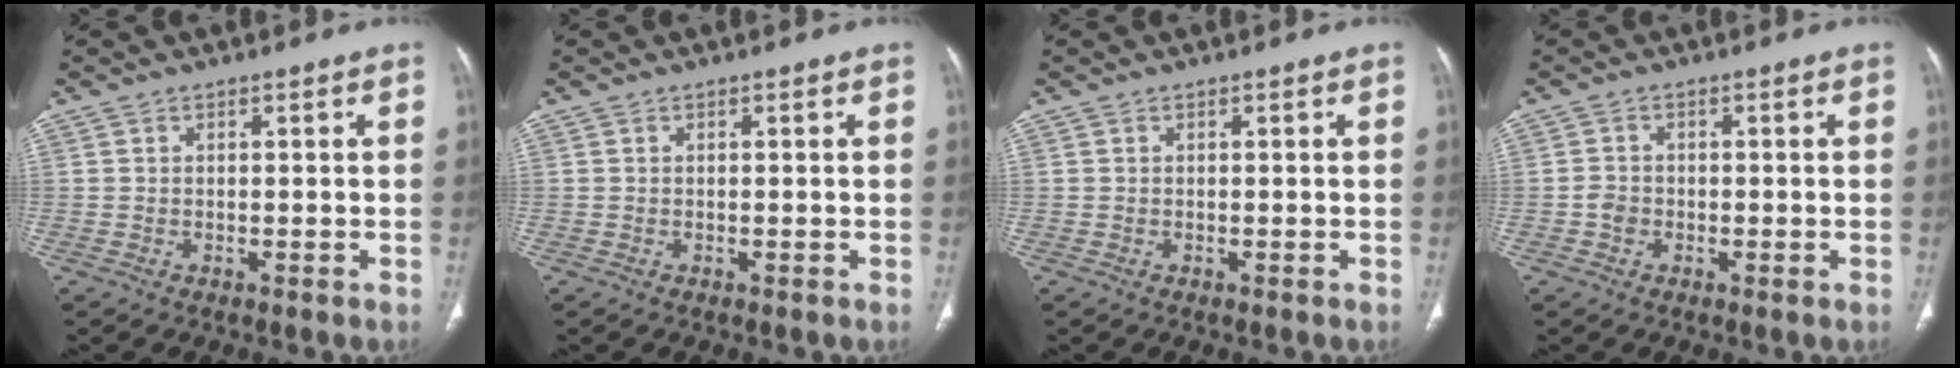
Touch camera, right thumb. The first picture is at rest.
{"total": 0.0}
{"total": 0.0}
{"total": 1.9, "force": [-0.6, 1.6, 1.0], "torque": [-0.013, 0.006, -0.015]}